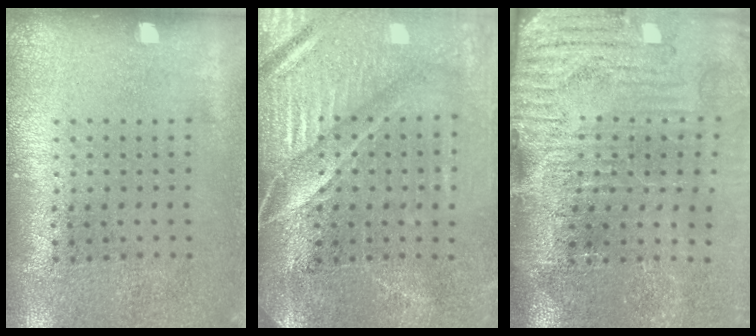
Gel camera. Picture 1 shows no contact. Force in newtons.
{"total": 4.5, "press": 3.8, "slide": 2.3}
{"total": 4.7, "press": 4.0, "slide": 2.5}